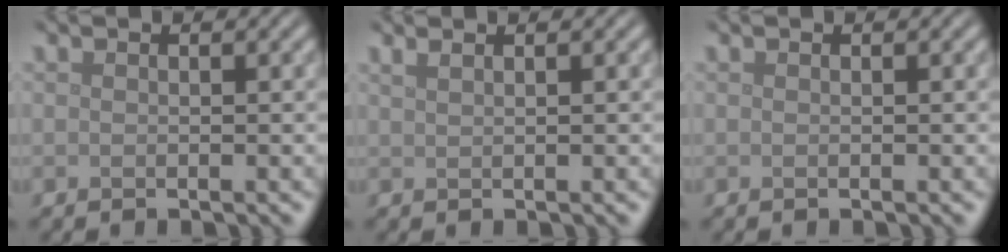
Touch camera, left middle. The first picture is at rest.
{"total": 1.5, "force": [1.1, 0.6, 0.9], "torque": [-0.007, -0.002, 0.011]}
{"total": 0.0}